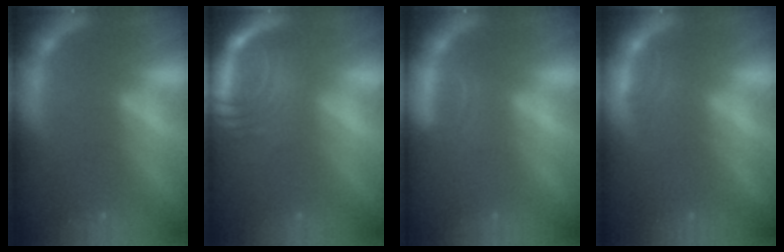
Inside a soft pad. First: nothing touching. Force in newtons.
{"total": 8.1}
{"total": 1.9}
{"total": 1.5}